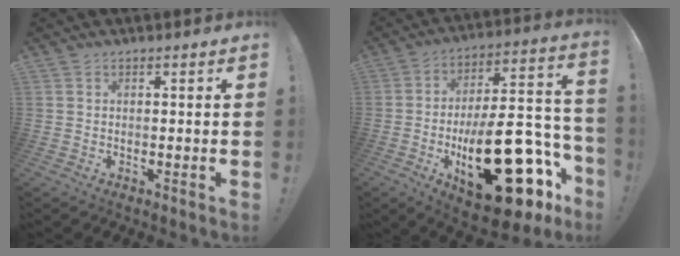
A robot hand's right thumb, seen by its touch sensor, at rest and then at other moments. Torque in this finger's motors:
{"motor_torque": [2.29, 2.72, 1.49, -1.28, 0.61]}